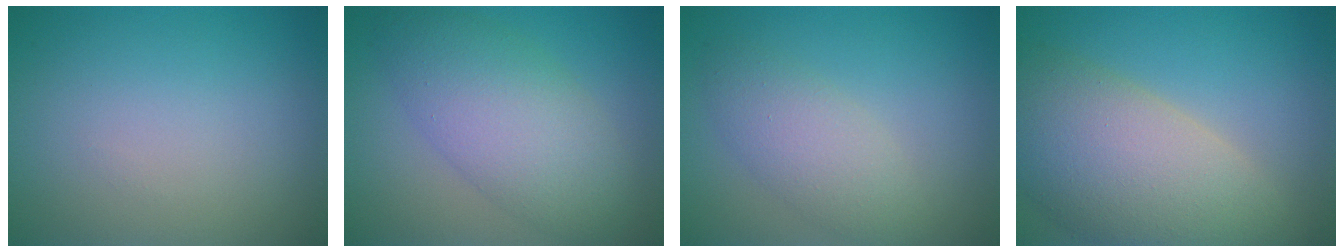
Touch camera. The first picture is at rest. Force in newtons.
{"total": 6.9, "press": 6.9, "slide": 0.2}
{"total": 3.4, "press": 3.4, "slide": 0.0}
{"total": 10.8, "press": 10.8, "slide": 0.9}